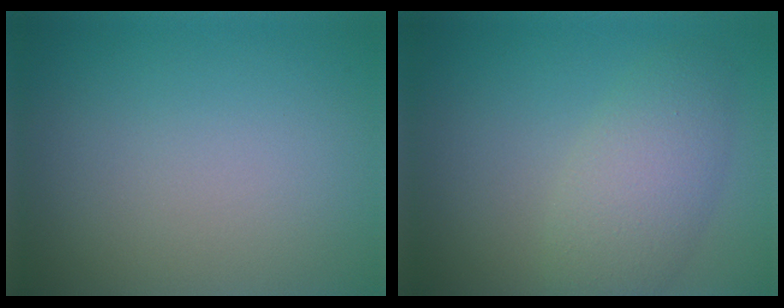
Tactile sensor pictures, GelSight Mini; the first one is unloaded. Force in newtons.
{"total": 4.3, "press": 4.3, "slide": 0.0}